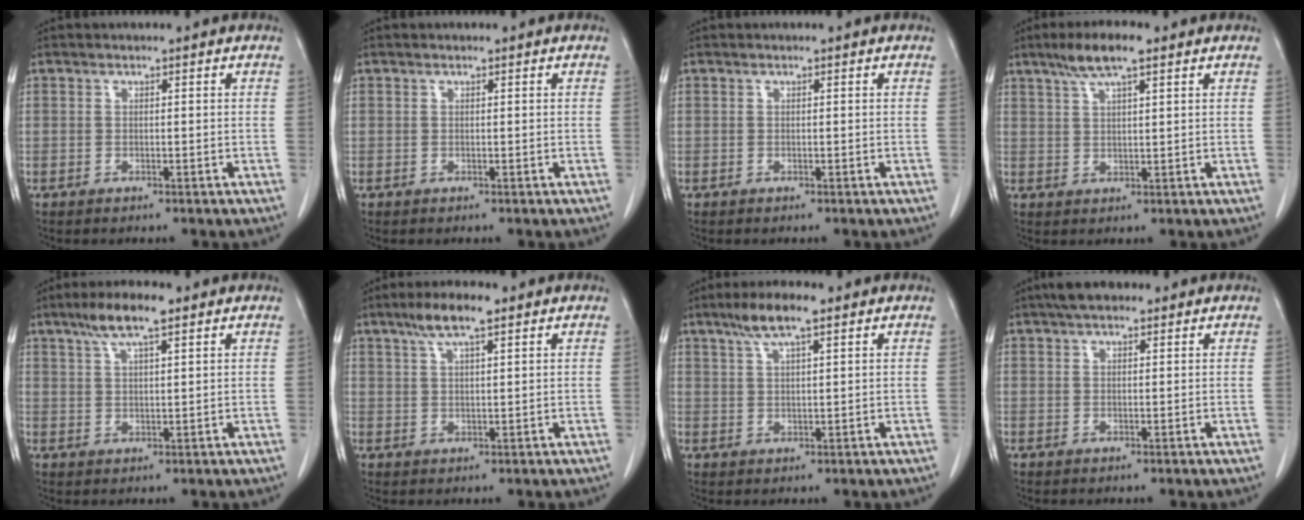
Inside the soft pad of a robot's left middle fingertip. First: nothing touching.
{"total": 0.0}
{"total": 0.0}
{"total": 6.1, "force": [4.1, 0.9, 4.5], "torque": [-0.090, 0.011, 0.074]}
{"total": 6.5, "force": [4.3, 1.0, 4.8], "torque": [-0.097, 0.011, 0.078]}
{"total": 5.9, "force": [3.9, 0.9, 4.3], "torque": [-0.088, 0.010, 0.070]}
{"total": 6.0, "force": [4.0, 0.8, 4.5], "torque": [-0.091, 0.010, 0.073]}
{"total": 4.3, "force": [3.2, 1.5, 2.4], "torque": [-0.046, 0.019, 0.054]}